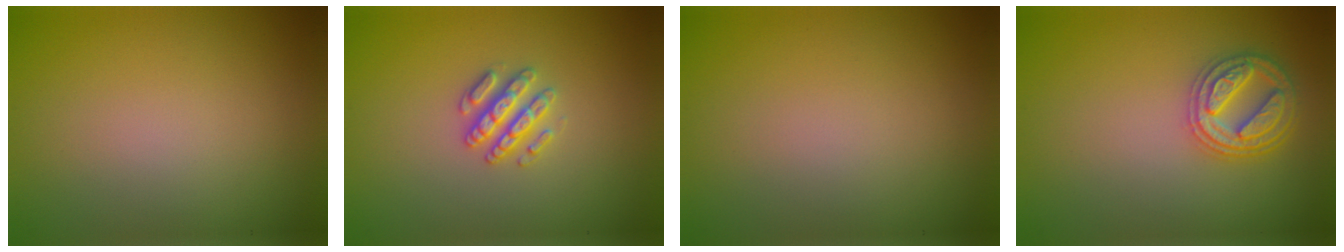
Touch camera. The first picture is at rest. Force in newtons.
{"total": 2.6, "press": 2.5, "slide": 0.4}
{"total": 0.0}
{"total": 3.9, "press": 3.7, "slide": 1.3}